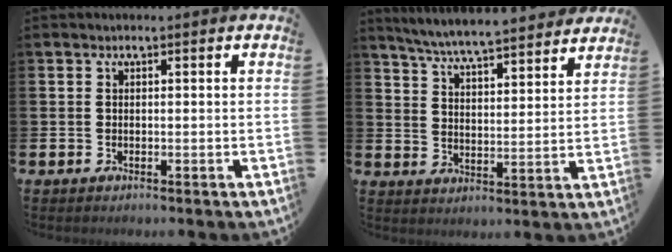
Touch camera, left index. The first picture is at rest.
{"total": 6.4, "force": [6.3, 0.0, 1.5], "torque": [-0.055, -0.045, 0.109]}